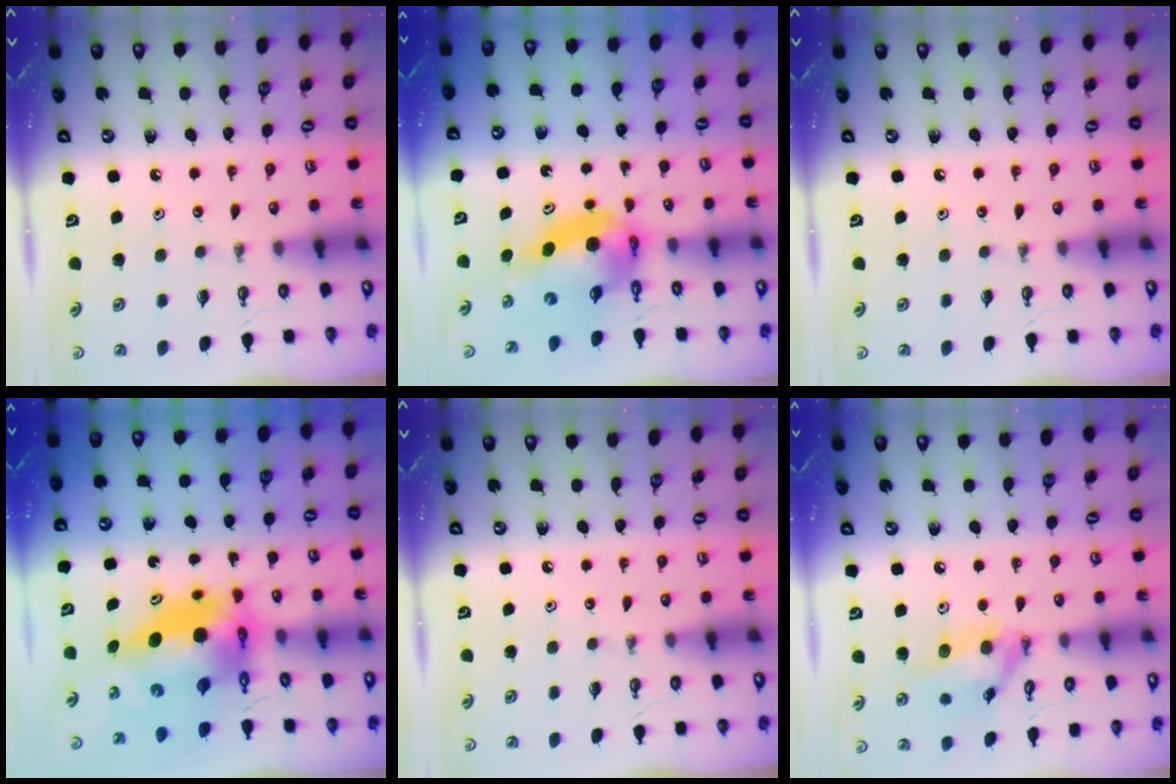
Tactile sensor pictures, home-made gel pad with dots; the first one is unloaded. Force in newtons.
{"total": 8.0, "press": 8.0, "slide": 0.9}
{"total": 0.0}
{"total": 12.0, "press": 12.0, "slide": 1.0}
{"total": 0.0}
{"total": 13.1, "press": 13.0, "slide": 1.7}